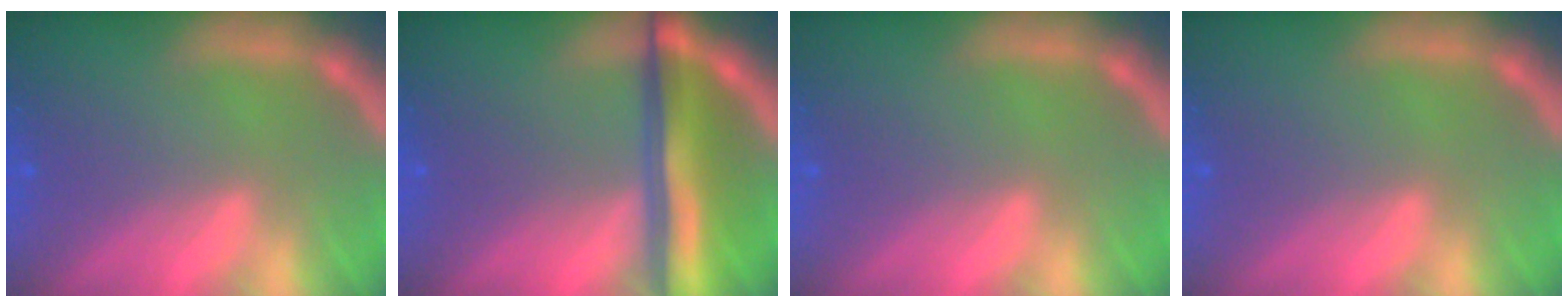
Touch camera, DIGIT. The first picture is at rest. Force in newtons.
{"total": 7.6}
{"total": 0.0}
{"total": 0.0}